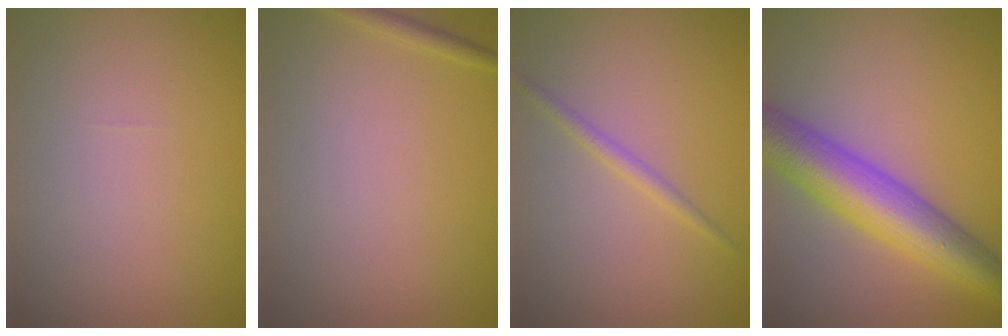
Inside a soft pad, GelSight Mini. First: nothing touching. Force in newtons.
{"total": 1.0, "press": 1.0, "slide": 0.0}
{"total": 1.2, "press": 1.2, "slide": 0.0}
{"total": 8.2, "press": 8.2, "slide": 0.1}